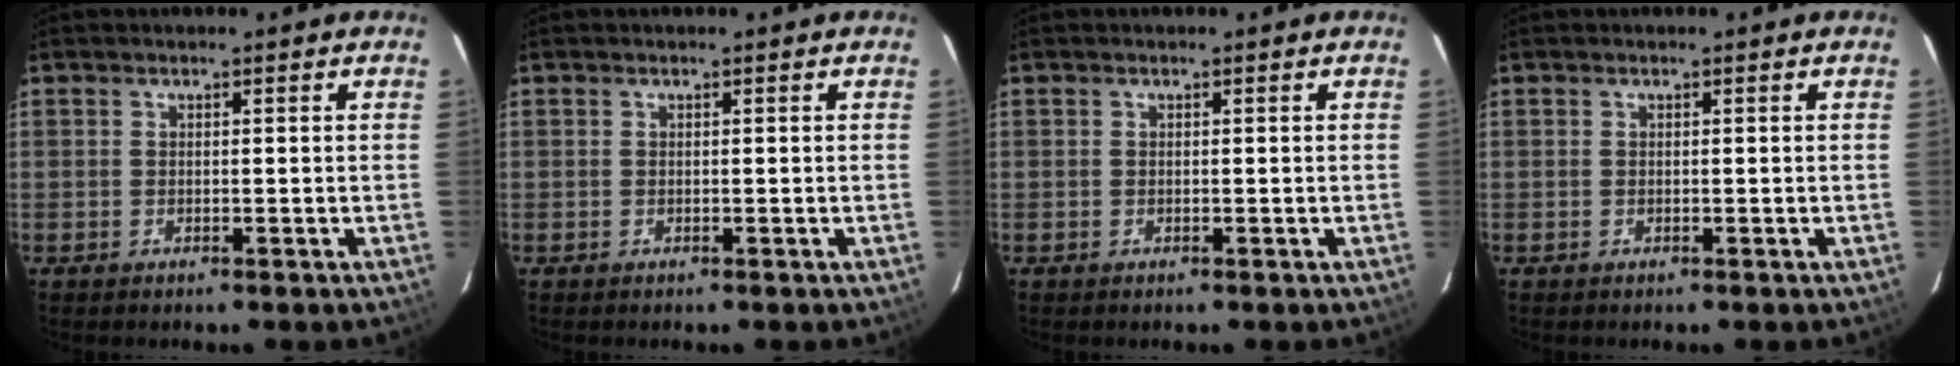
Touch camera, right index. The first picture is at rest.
{"total": 0.0}
{"total": 0.0}
{"total": 0.0}